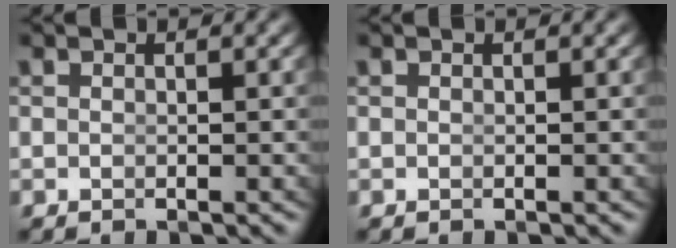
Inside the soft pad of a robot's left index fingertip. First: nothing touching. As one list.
[{"total": 0.0}]